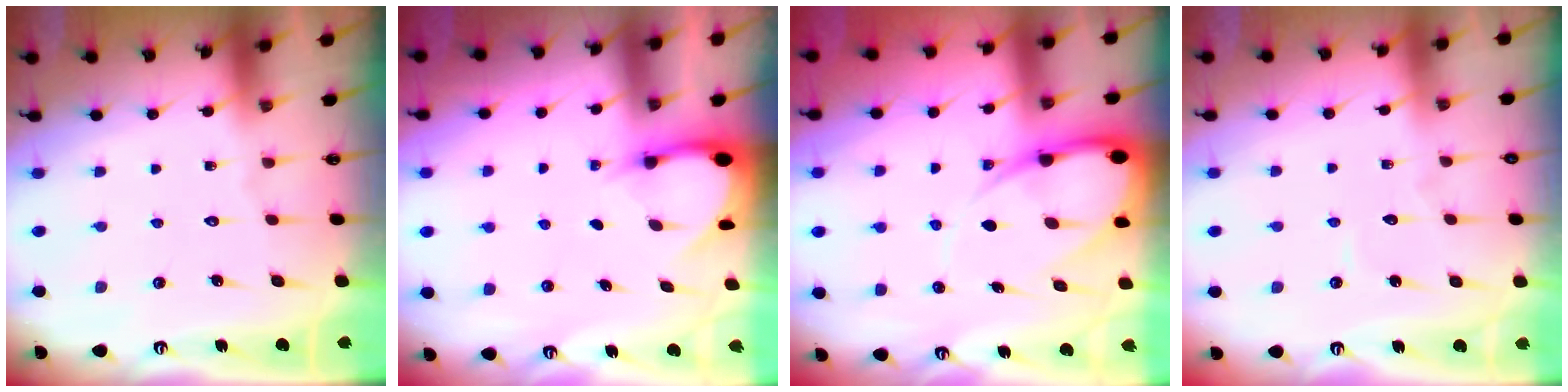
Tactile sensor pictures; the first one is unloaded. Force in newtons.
{"total": 3.3, "press": 3.3, "slide": 0.3}
{"total": 12.3, "press": 12.2, "slide": 1.3}
{"total": 3.7, "press": 3.7, "slide": 0.4}